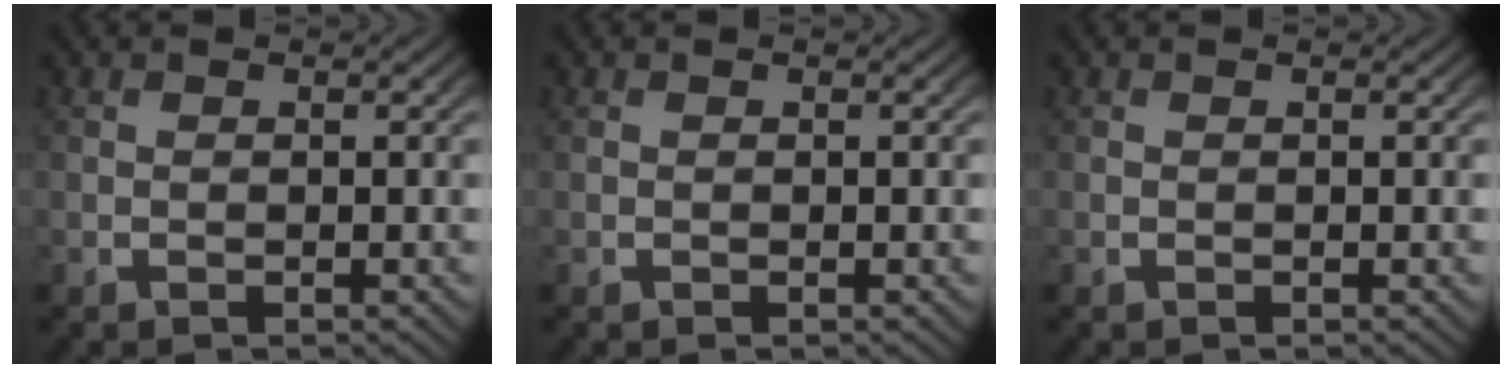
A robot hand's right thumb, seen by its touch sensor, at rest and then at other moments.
{"total": 0.0}
{"total": 0.0}